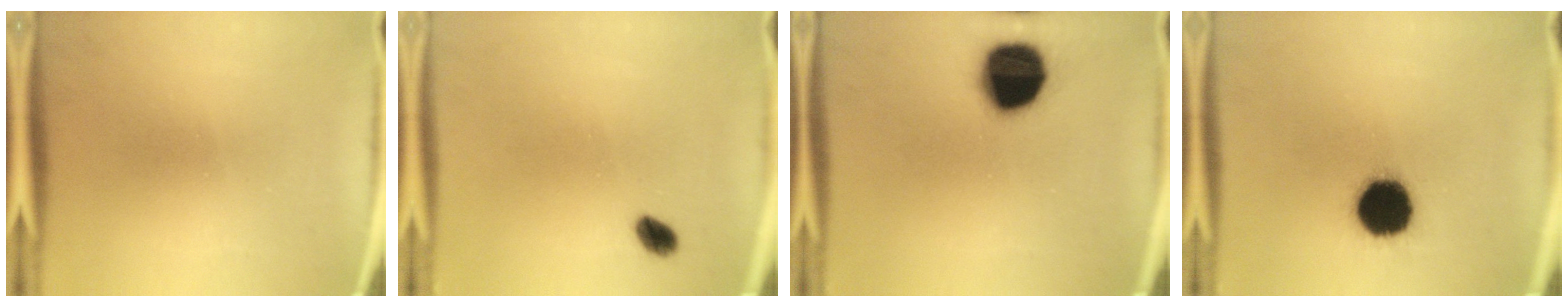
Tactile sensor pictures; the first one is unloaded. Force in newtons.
{"total": 2.8}
{"total": 19.4}
{"total": 16.3}